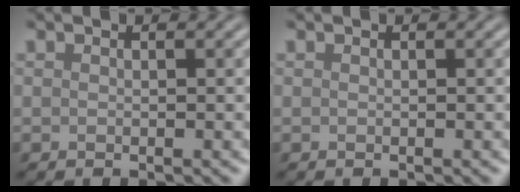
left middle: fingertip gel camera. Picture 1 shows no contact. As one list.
[{"total": 0.0}]